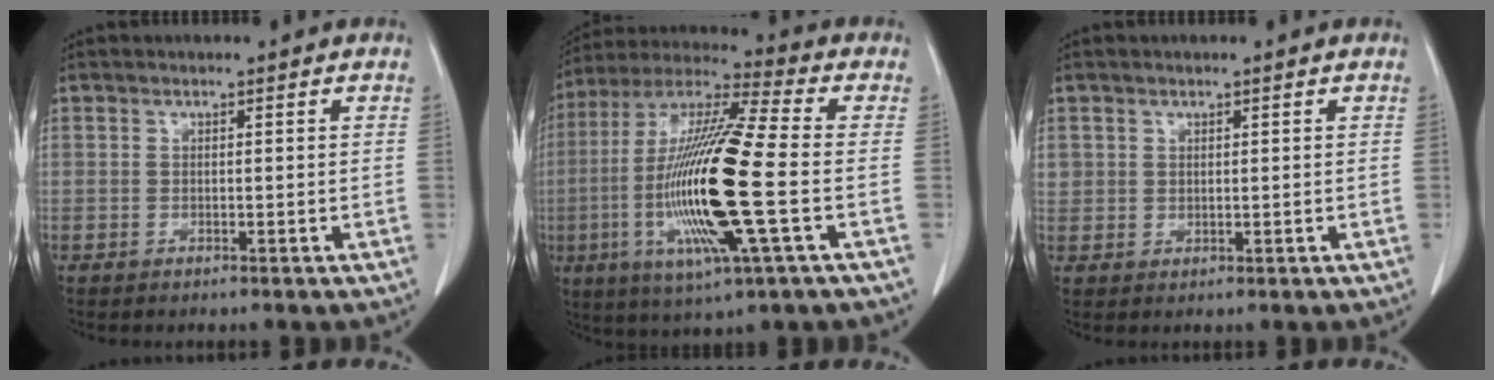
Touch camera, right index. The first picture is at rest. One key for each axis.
{"total": 21.0, "fx": -3.9, "fy": 1.5, "fz": 20.6, "tx": -0.434, "ty": -0.017, "tz": -0.076}
{"total": 2.5, "fx": 0.9, "fy": 2.2, "fz": 0.6, "tx": -0.010, "ty": 0.005, "tz": 0.019}